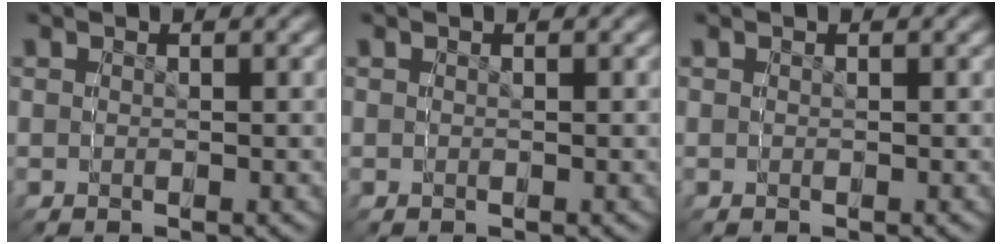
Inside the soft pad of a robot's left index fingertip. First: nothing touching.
{"total": 0.0}
{"total": 0.0}